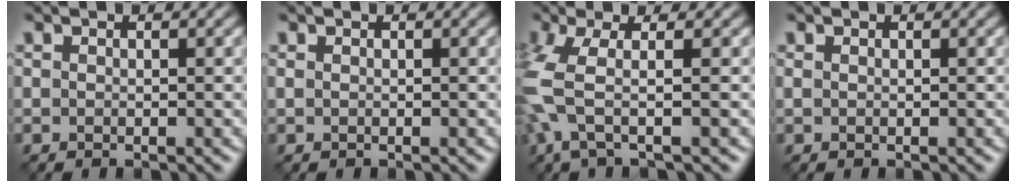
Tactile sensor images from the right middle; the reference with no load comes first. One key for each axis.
{"total": 0.0}
{"total": 4.4, "fx": -0.8, "fy": 0.7, "fz": 4.3, "tx": -0.110, "ty": -0.012, "tz": -0.022}
{"total": 0.0}